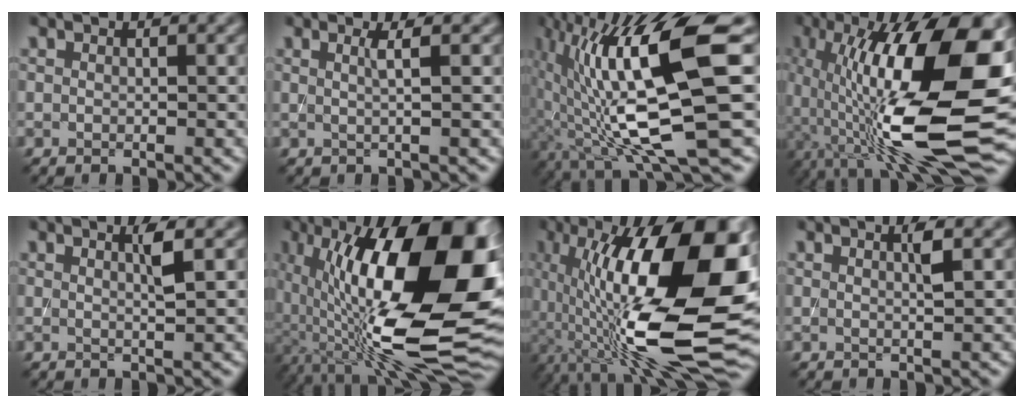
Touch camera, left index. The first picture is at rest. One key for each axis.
{"total": 1.7, "fx": 0.4, "fy": 0.4, "fz": 1.6, "tx": -0.024, "ty": 0.001, "tz": 0.002}
{"total": 14.5, "fx": 1.0, "fy": 3.2, "fz": 14.1, "tx": -0.253, "ty": -0.002, "tz": 0.027}
{"total": 17.2, "fx": -2.0, "fy": 5.6, "fz": 16.1, "tx": -0.276, "ty": 0.023, "tz": -0.042}
{"total": 2.0, "fx": 0.6, "fy": 0.3, "fz": 1.9, "tx": -0.031, "ty": -0.002, "tz": 0.007}
{"total": 18.7, "fx": 0.9, "fy": 7.7, "fz": 17.1, "tx": -0.276, "ty": 0.003, "tz": 0.012}
{"total": 17.5, "fx": -0.6, "fy": 6.4, "fz": 16.3, "tx": -0.268, "ty": 0.010, "tz": -0.016}
{"total": 1.6, "fx": 0.5, "fy": 0.2, "fz": 1.5, "tx": -0.026, "ty": -0.001, "tz": 0.004}